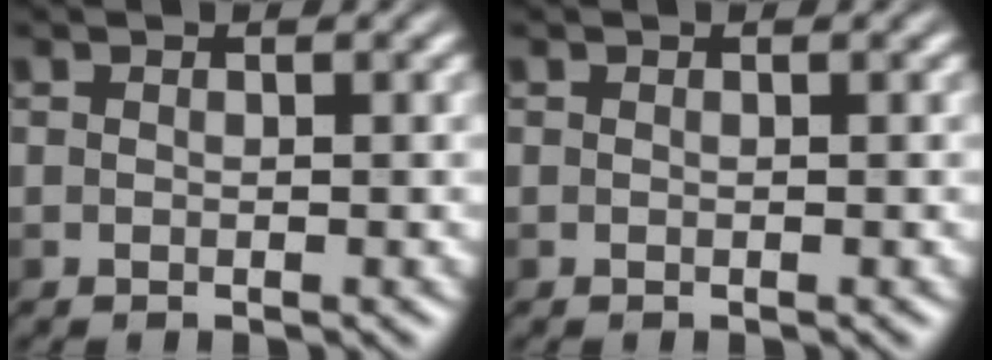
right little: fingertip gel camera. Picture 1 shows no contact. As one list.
[{"total": 0.0}]